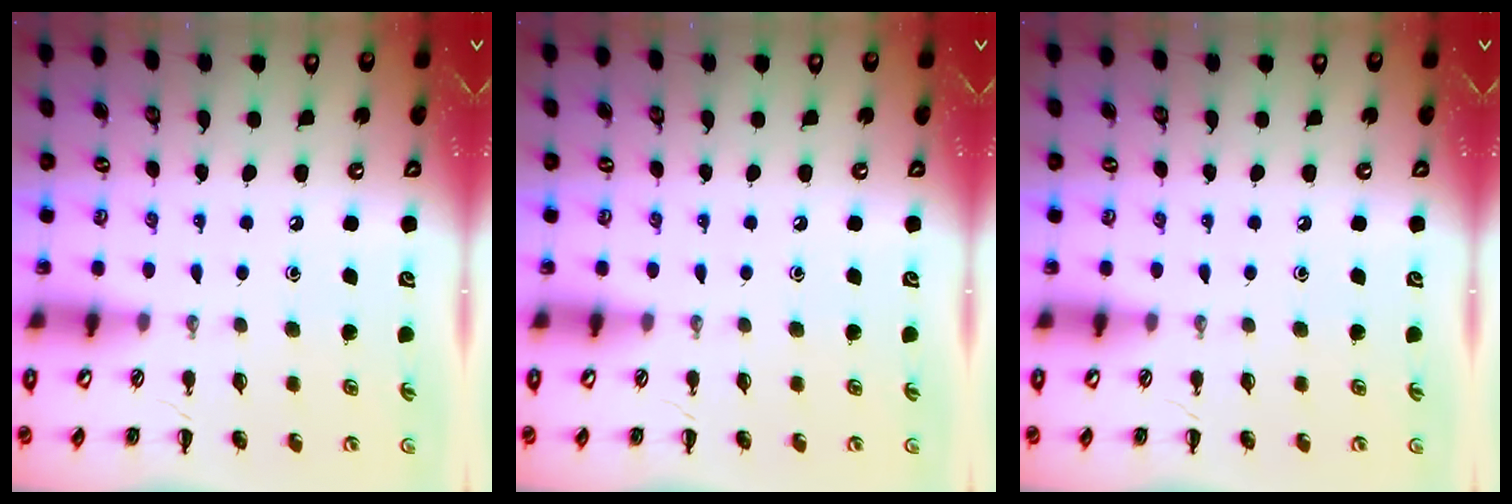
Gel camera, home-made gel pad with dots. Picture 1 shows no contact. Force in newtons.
{"total": 0.0}
{"total": 0.0}